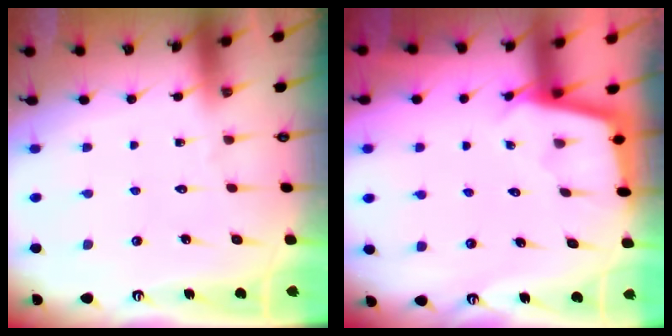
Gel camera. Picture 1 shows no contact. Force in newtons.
{"total": 2.6, "press": 2.6, "slide": 0.2}